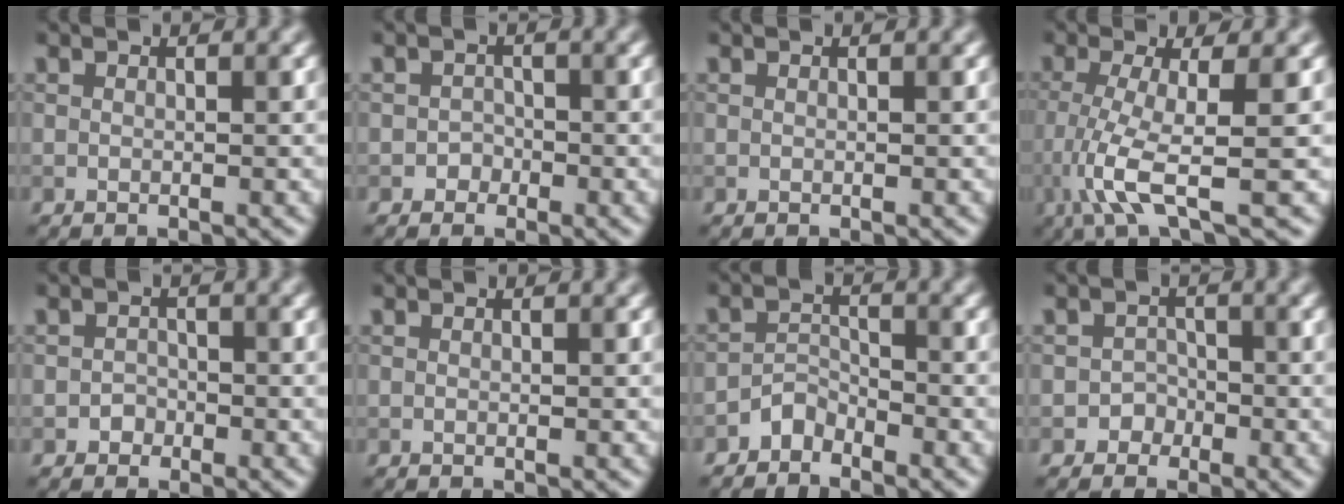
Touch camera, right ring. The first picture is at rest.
{"total": 1.1, "force": [-0.6, 1.0, 0.1], "torque": [0.009, 0.002, -0.010]}
{"total": 0.0}
{"total": 5.4, "force": [-1.6, 1.0, 5.1], "torque": [-0.103, -0.012, -0.036]}
{"total": 1.1, "force": [-0.6, 0.9, 0.1], "torque": [0.007, 0.001, -0.010]}
{"total": 0.0}
{"total": 2.0, "force": [-1.7, 0.8, 0.3], "torque": [-0.002, 0.012, -0.035]}
{"total": 1.5, "force": [-0.8, 1.2, 0.0], "torque": [0.013, 0.006, -0.015]}